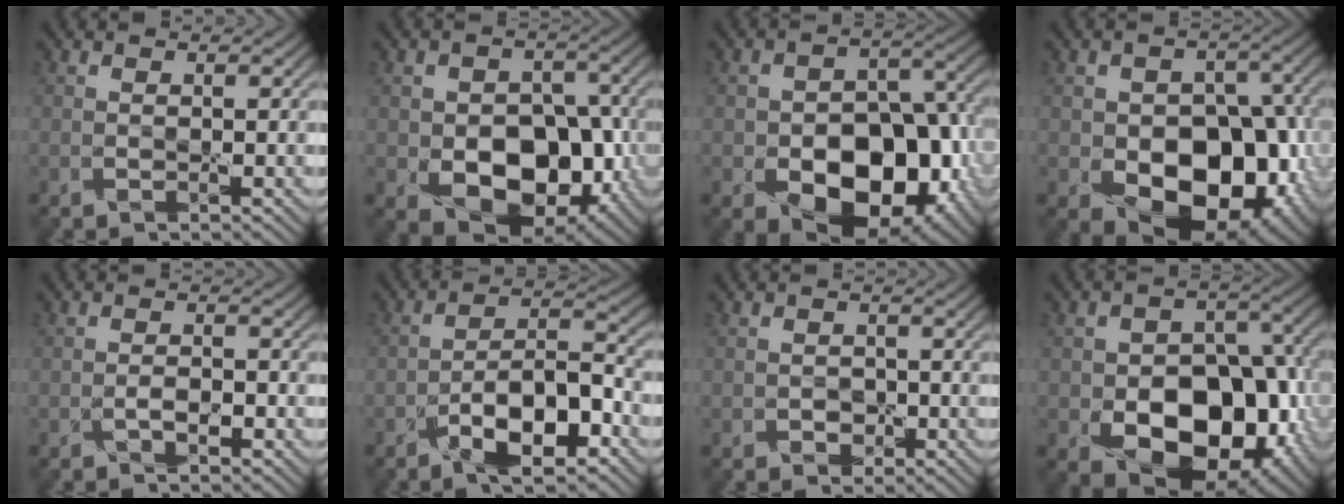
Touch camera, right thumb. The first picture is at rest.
{"total": 11.8, "force": [-3.3, 8.0, 8.0], "torque": [-0.128, -0.024, -0.045]}
{"total": 15.3, "force": [-5.5, 9.7, 10.4], "torque": [-0.138, -0.028, -0.089]}
{"total": 14.3, "force": [-3.9, 9.7, 9.8], "torque": [-0.121, -0.023, -0.053]}
{"total": 1.9, "force": [-1.0, 0.8, 1.4], "torque": [-0.025, 0.002, -0.020]}
{"total": 10.1, "force": [-5.2, 4.0, 7.7], "torque": [-0.120, 0.006, -0.097]}
{"total": 1.7, "force": [-0.7, 1.4, 0.7], "torque": [-0.007, -0.004, -0.013]}
{"total": 15.3, "force": [-4.8, 10.2, 10.4], "torque": [-0.137, -0.029, -0.076]}